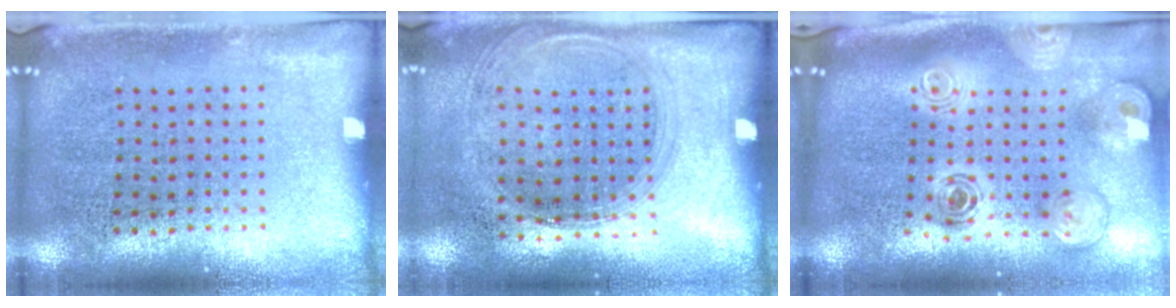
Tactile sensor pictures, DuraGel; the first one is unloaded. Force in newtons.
{"total": 1.4, "press": 1.2, "slide": 0.6}
{"total": 2.1, "press": 1.8, "slide": 1.1}